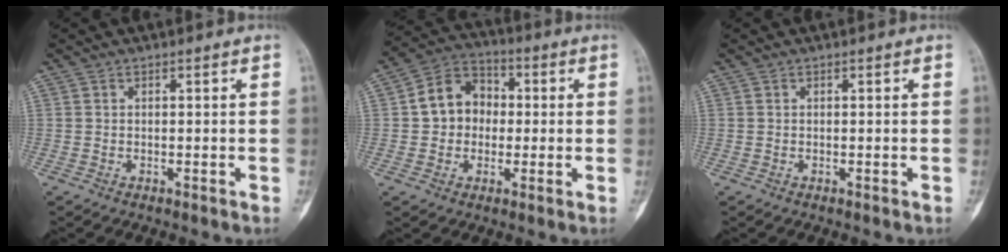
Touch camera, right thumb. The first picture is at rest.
{"total": 9.7, "force": [0.3, 8.2, 5.3], "torque": [-0.058, 0.026, -0.006]}
{"total": 0.0}